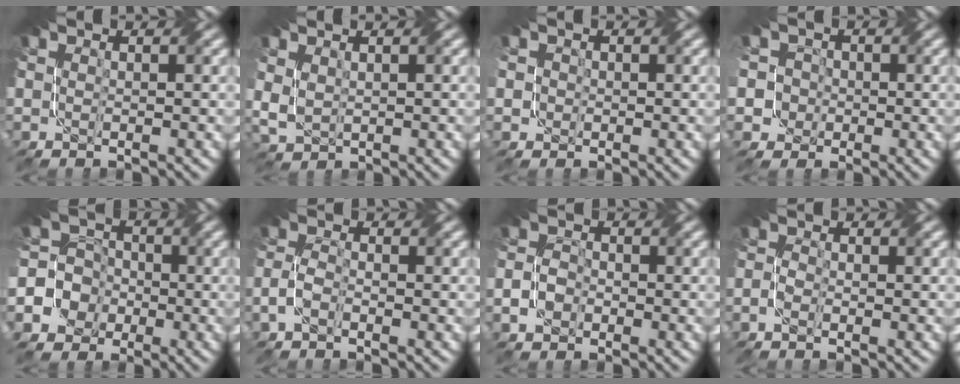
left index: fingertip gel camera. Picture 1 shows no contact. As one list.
[{"total": 2.3, "force": [0.8, 1.6, 1.5], "torque": [-0.045, -0.002, 0.019]}, {"total": 1.6, "force": [0.1, 1.5, 0.5], "torque": [-0.020, 0.006, 0.004]}, {"total": 5.1, "force": [-0.7, 4.8, 1.6], "torque": [-0.026, 0.025, -0.044]}, {"total": 8.8, "force": [-3.6, 7.9, 1.3], "torque": [-0.040, 0.008, -0.088]}, {"total": 2.2, "force": [-1.8, 0.6, 1.2], "torque": [-0.021, 0.001, -0.045]}, {"total": 2.1, "force": [-1.6, 1.1, 0.9], "torque": [-0.009, -0.001, -0.038]}, {"total": 1.4, "force": [-1.3, 0.1, 0.5], "torque": [-0.006, -0.001, -0.036]}]